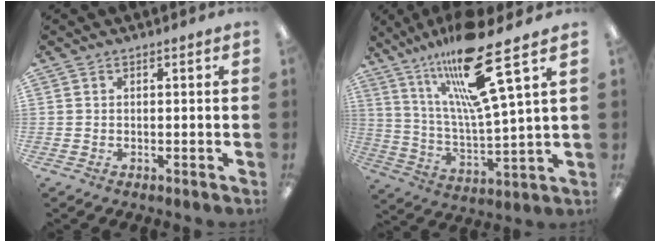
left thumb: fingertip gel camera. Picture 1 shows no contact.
{"total": 20.5, "force": [13.5, 3.3, 15.1], "torque": [-0.284, -0.061, 0.210]}